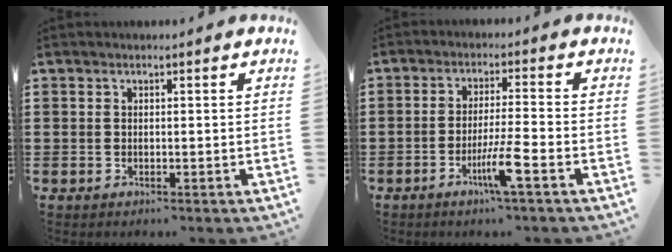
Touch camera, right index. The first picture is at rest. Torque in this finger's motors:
{"motor_torque": [2.14, 0.00, 0.46, 0.16]}